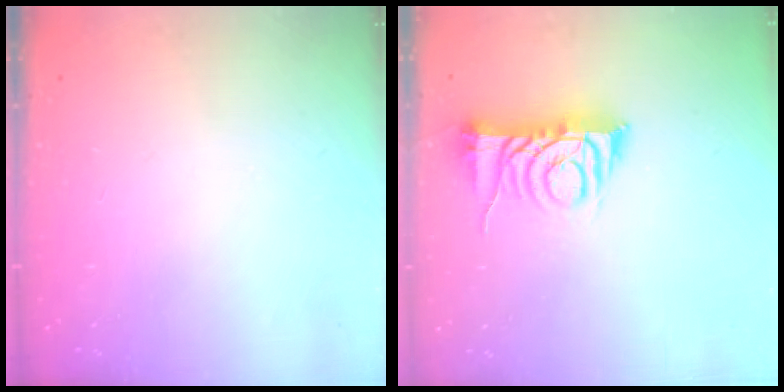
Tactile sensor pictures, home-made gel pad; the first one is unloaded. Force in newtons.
{"total": 9.4, "press": 9.4, "slide": 0.5}